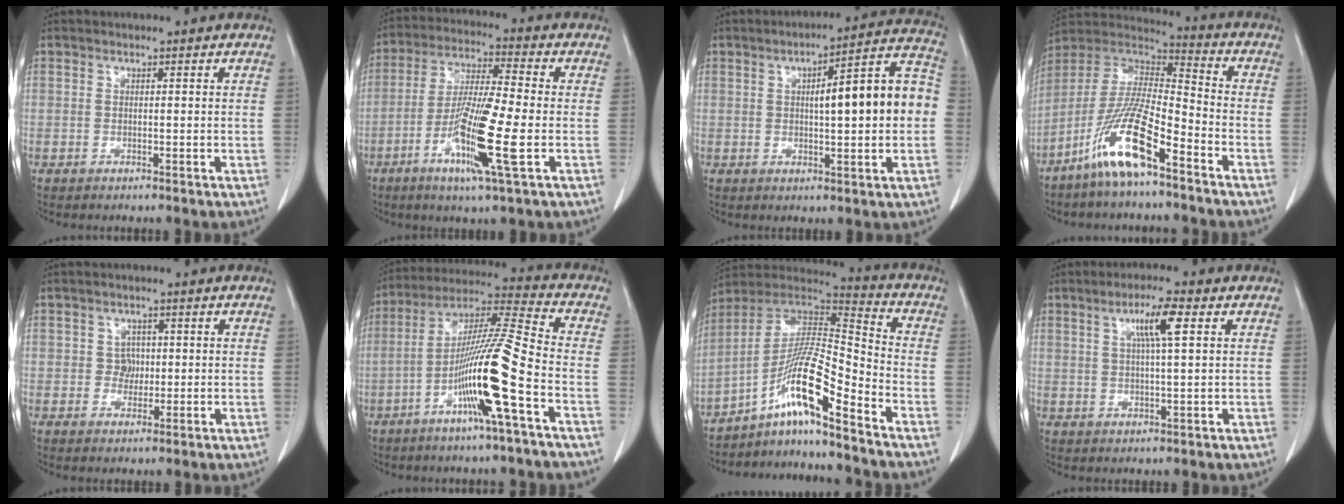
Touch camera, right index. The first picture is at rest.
{"total": 13.0, "force": [-4.0, 0.2, 12.4], "torque": [-0.240, -0.017, -0.080]}
{"total": 14.2, "force": [0.7, 2.0, 14.0], "torque": [-0.189, 0.037, 0.009]}
{"total": 13.9, "force": [-8.3, 1.9, 10.9], "torque": [-0.224, -0.008, -0.161]}
{"total": 2.2, "force": [0.1, 2.0, 0.8], "torque": [-0.007, 0.003, 0.001]}
{"total": 14.8, "force": [-5.4, -0.9, 13.8], "torque": [-0.261, 0.001, -0.107]}
{"total": 12.9, "force": [-8.4, 0.0, 9.9], "torque": [-0.183, 0.015, -0.152]}
{"total": 5.7, "force": [2.1, 0.1, 5.3], "torque": [-0.094, 0.006, 0.036]}